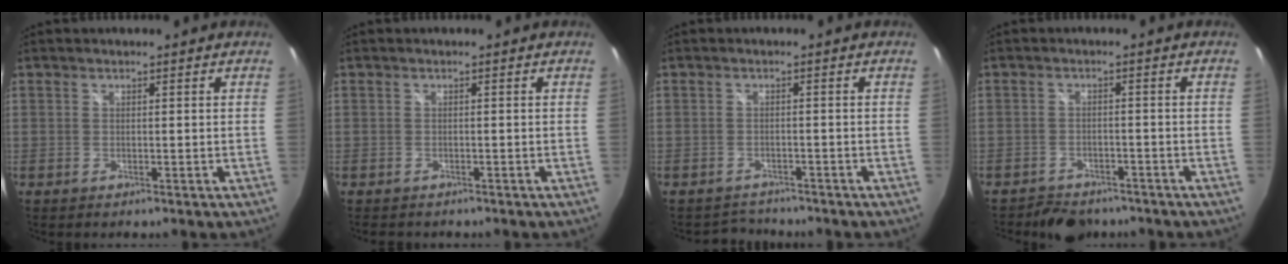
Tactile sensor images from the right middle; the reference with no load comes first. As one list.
[{"total": 1.7, "force": [-1.4, 0.8, 0.4], "torque": [-0.012, -0.006, -0.022]}, {"total": 3.3, "force": [-3.1, 1.2, -0.3], "torque": [-0.004, 0.002, -0.053]}, {"total": 7.0, "force": [-6.0, 3.1, 1.8], "torque": [-0.050, 0.000, -0.087]}]